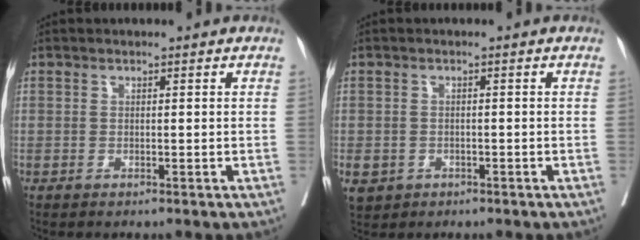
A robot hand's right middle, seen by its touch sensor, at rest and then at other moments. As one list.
[{"total": 6.2, "force": [-2.6, 5.3, 1.8], "torque": [-0.052, -0.001, -0.033]}]